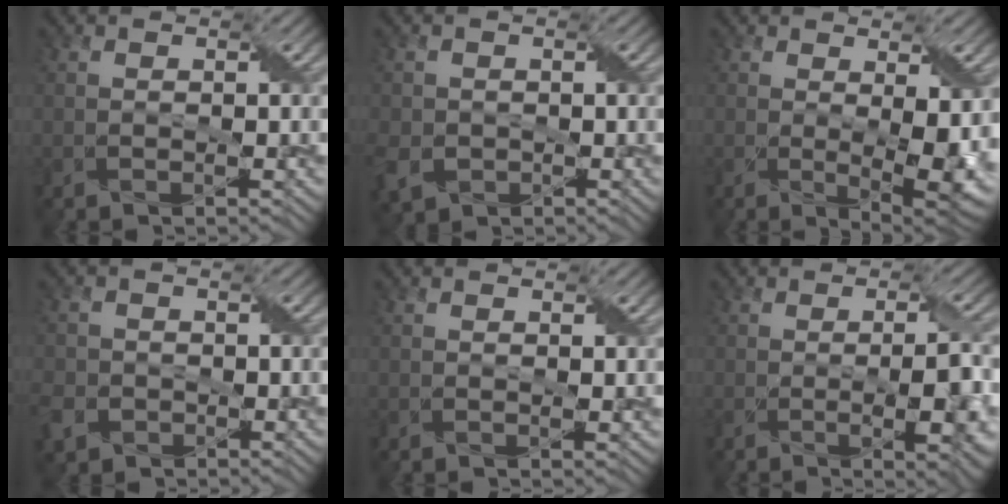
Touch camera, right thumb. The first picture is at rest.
{"total": 4.4, "force": [-1.2, 3.8, 1.9], "torque": [-0.058, -0.012, -0.029]}
{"total": 7.1, "force": [0.1, 3.1, 6.4], "torque": [-0.107, -0.023, 0.017]}
{"total": 3.7, "force": [-1.8, 3.0, 1.4], "torque": [-0.047, -0.007, -0.044]}
{"total": 0.9, "force": [0.4, 0.3, 0.8], "torque": [-0.013, -0.002, 0.006]}
{"total": 5.8, "force": [-1.0, 1.3, 5.5], "torque": [-0.088, -0.006, -0.008]}